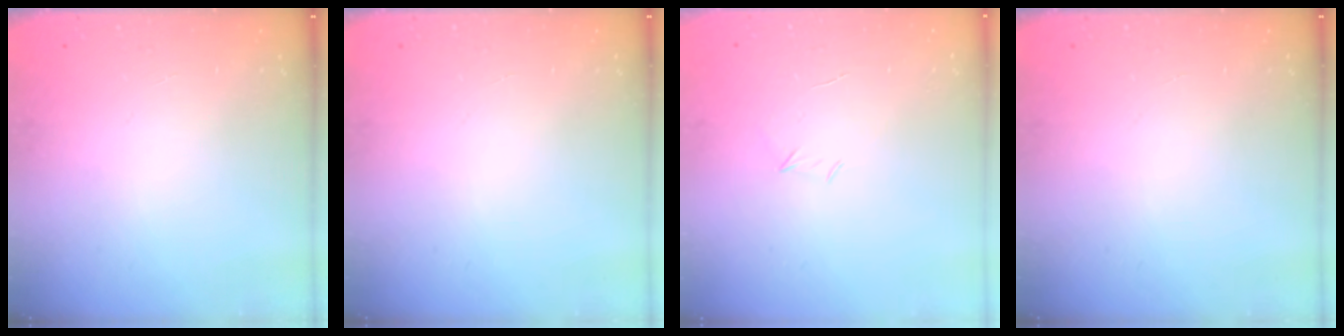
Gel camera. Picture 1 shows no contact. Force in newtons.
{"total": 0.0}
{"total": 3.2, "press": 3.1, "slide": 0.8}
{"total": 0.0}